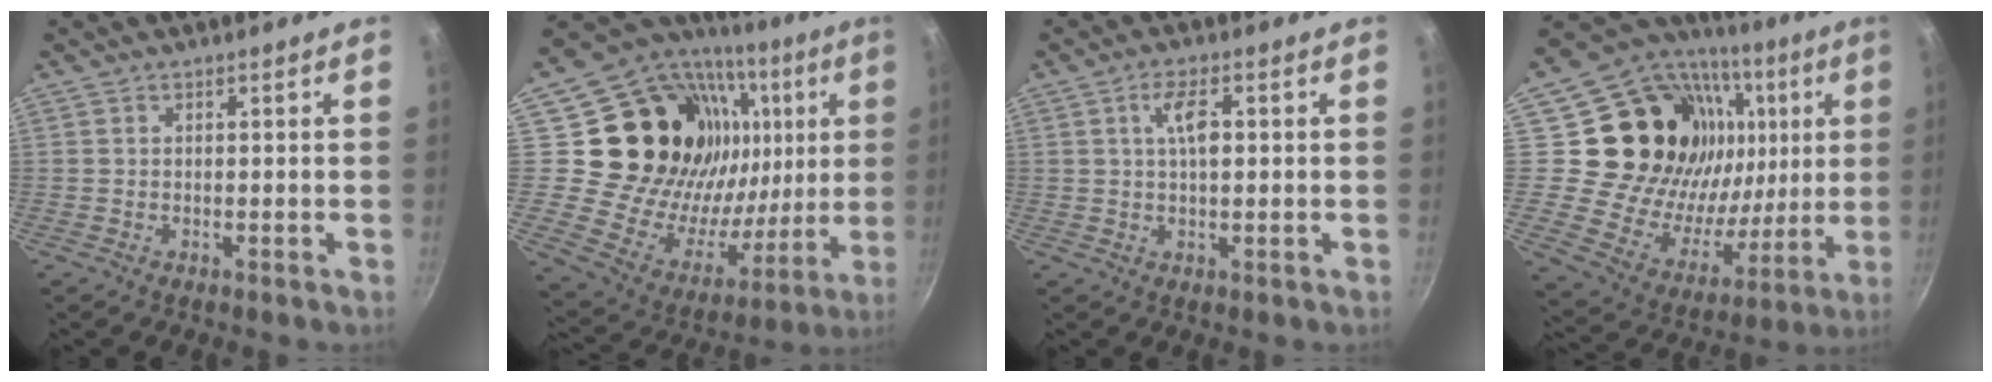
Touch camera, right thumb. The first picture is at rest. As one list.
[{"total": 31.5, "force": [8.7, 22.7, 20.0], "torque": [-0.280, -0.010, 0.159]}, {"total": 5.0, "force": [0.9, 1.9, 4.6], "torque": [-0.079, 0.007, 0.015]}, {"total": 29.5, "force": [7.9, 22.0, 18.1], "torque": [-0.258, -0.007, 0.144]}]